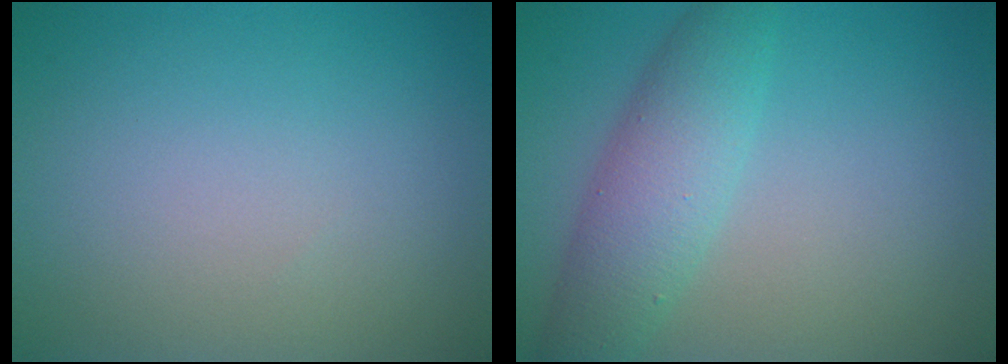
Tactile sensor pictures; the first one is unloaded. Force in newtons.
{"total": 4.7, "press": 4.7, "slide": 0.3}